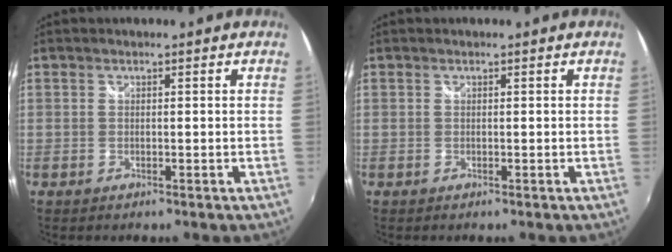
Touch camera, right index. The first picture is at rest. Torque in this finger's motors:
{"motor_torque": [-0.05, 0.16, -0.03, 0.00]}